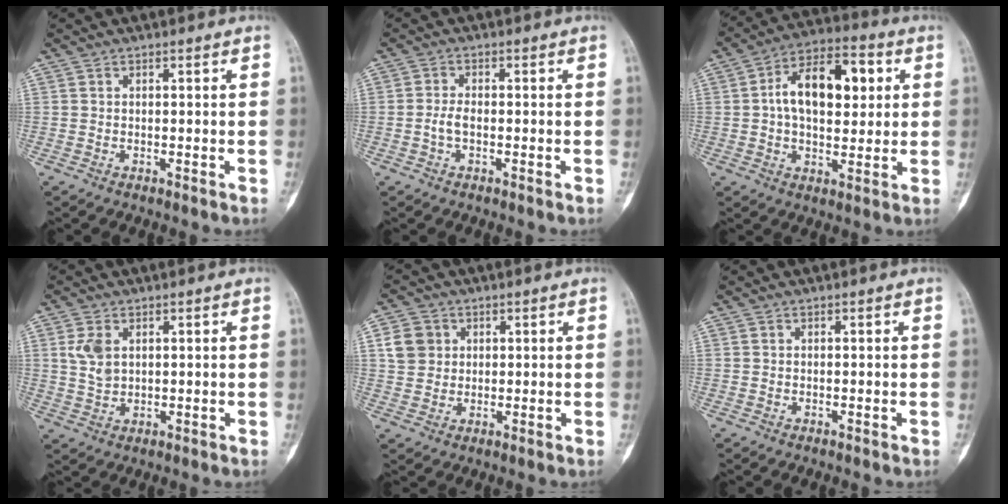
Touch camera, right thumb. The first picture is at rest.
{"total": 2.3, "force": [-0.6, 1.1, 2.0], "torque": [-0.042, 0.008, -0.013]}
{"total": 15.2, "force": [2.8, 8.6, 12.2], "torque": [-0.171, 0.017, 0.036]}
{"total": 4.7, "force": [1.6, 2.9, 3.2], "torque": [-0.061, -0.005, 0.040]}
{"total": 5.9, "force": [1.9, 5.2, 2.0], "torque": [-0.015, -0.002, 0.036]}
{"total": 0.0}